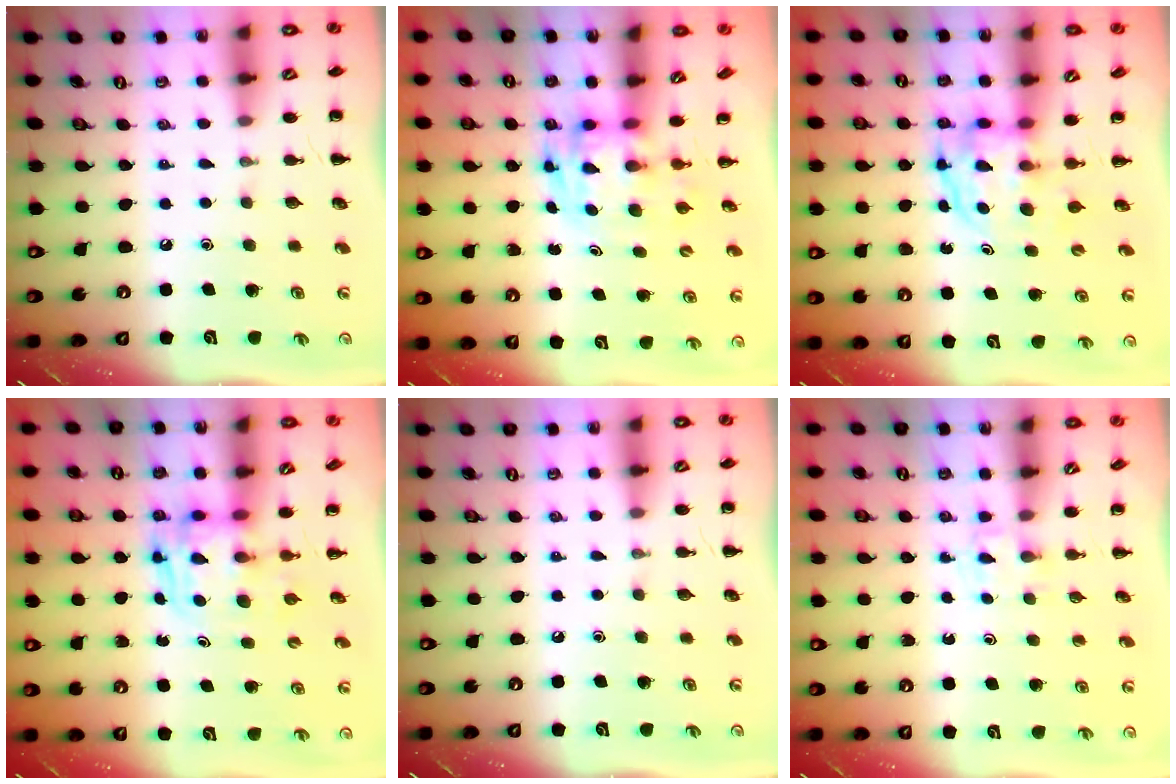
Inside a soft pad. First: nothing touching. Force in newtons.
{"total": 3.4, "press": 3.4, "slide": 0.6}
{"total": 3.9, "press": 3.8, "slide": 0.3}
{"total": 2.6, "press": 2.6, "slide": 0.2}
{"total": 0.0}
{"total": 2.3, "press": 2.1, "slide": 0.8}